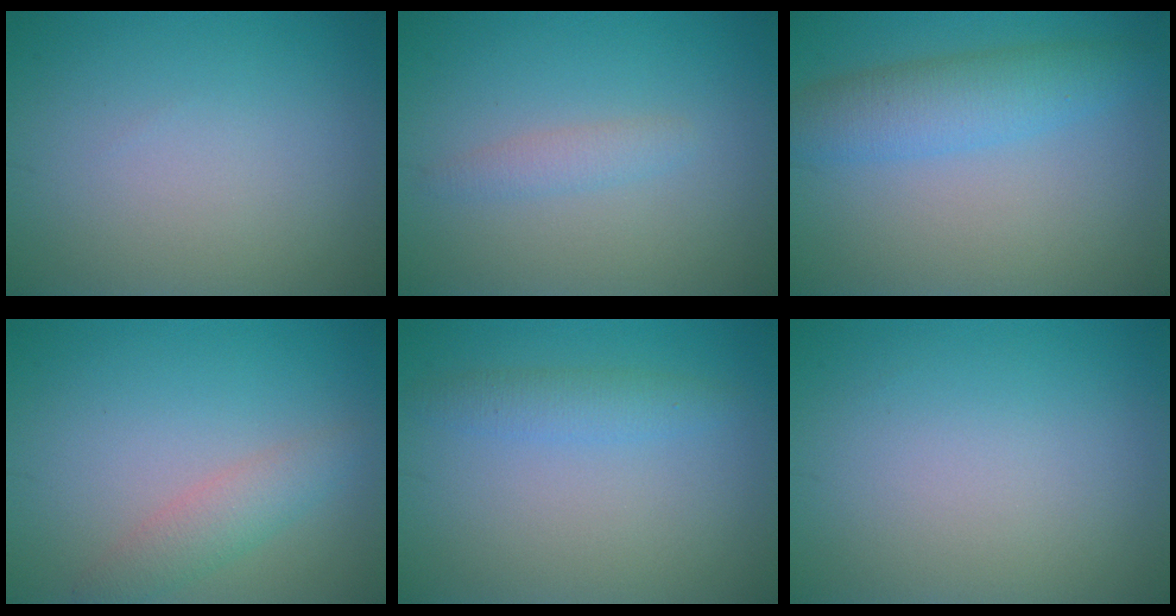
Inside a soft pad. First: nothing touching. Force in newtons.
{"total": 1.4, "press": 1.4, "slide": 0.1}
{"total": 4.4, "press": 4.4, "slide": 0.1}
{"total": 2.6, "press": 2.6, "slide": 0.1}
{"total": 2.0, "press": 2.0, "slide": 0.1}
{"total": 0.0}